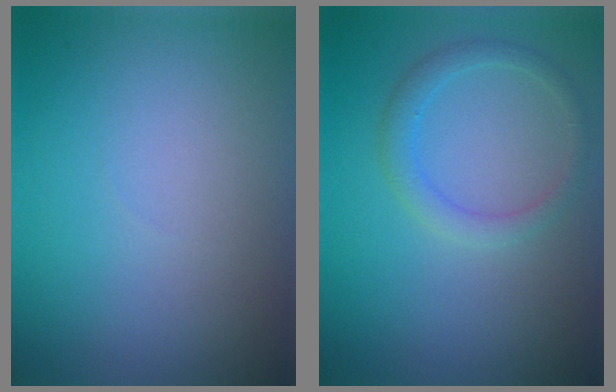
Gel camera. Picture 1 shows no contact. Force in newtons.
{"total": 1.9, "press": 1.9, "slide": 0.1}